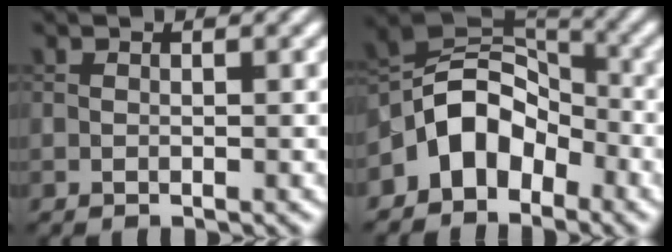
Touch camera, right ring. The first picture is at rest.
{"total": 6.0, "force": [-3.2, 4.1, 3.0], "torque": [-0.032, 0.014, -0.070]}